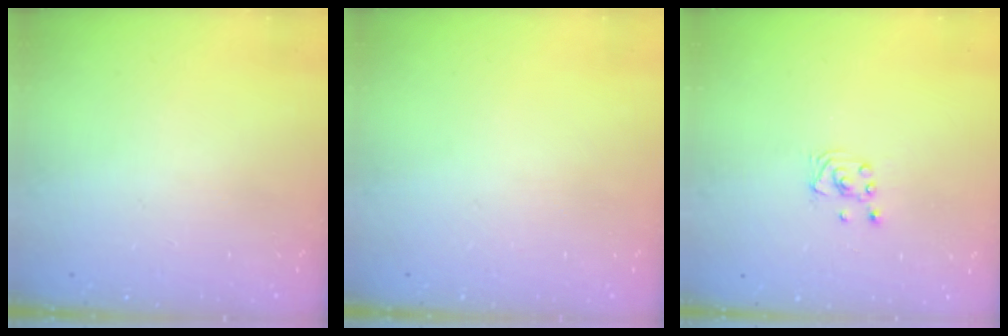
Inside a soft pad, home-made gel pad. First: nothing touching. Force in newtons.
{"total": 0.0}
{"total": 2.3, "press": 2.3, "slide": 0.2}